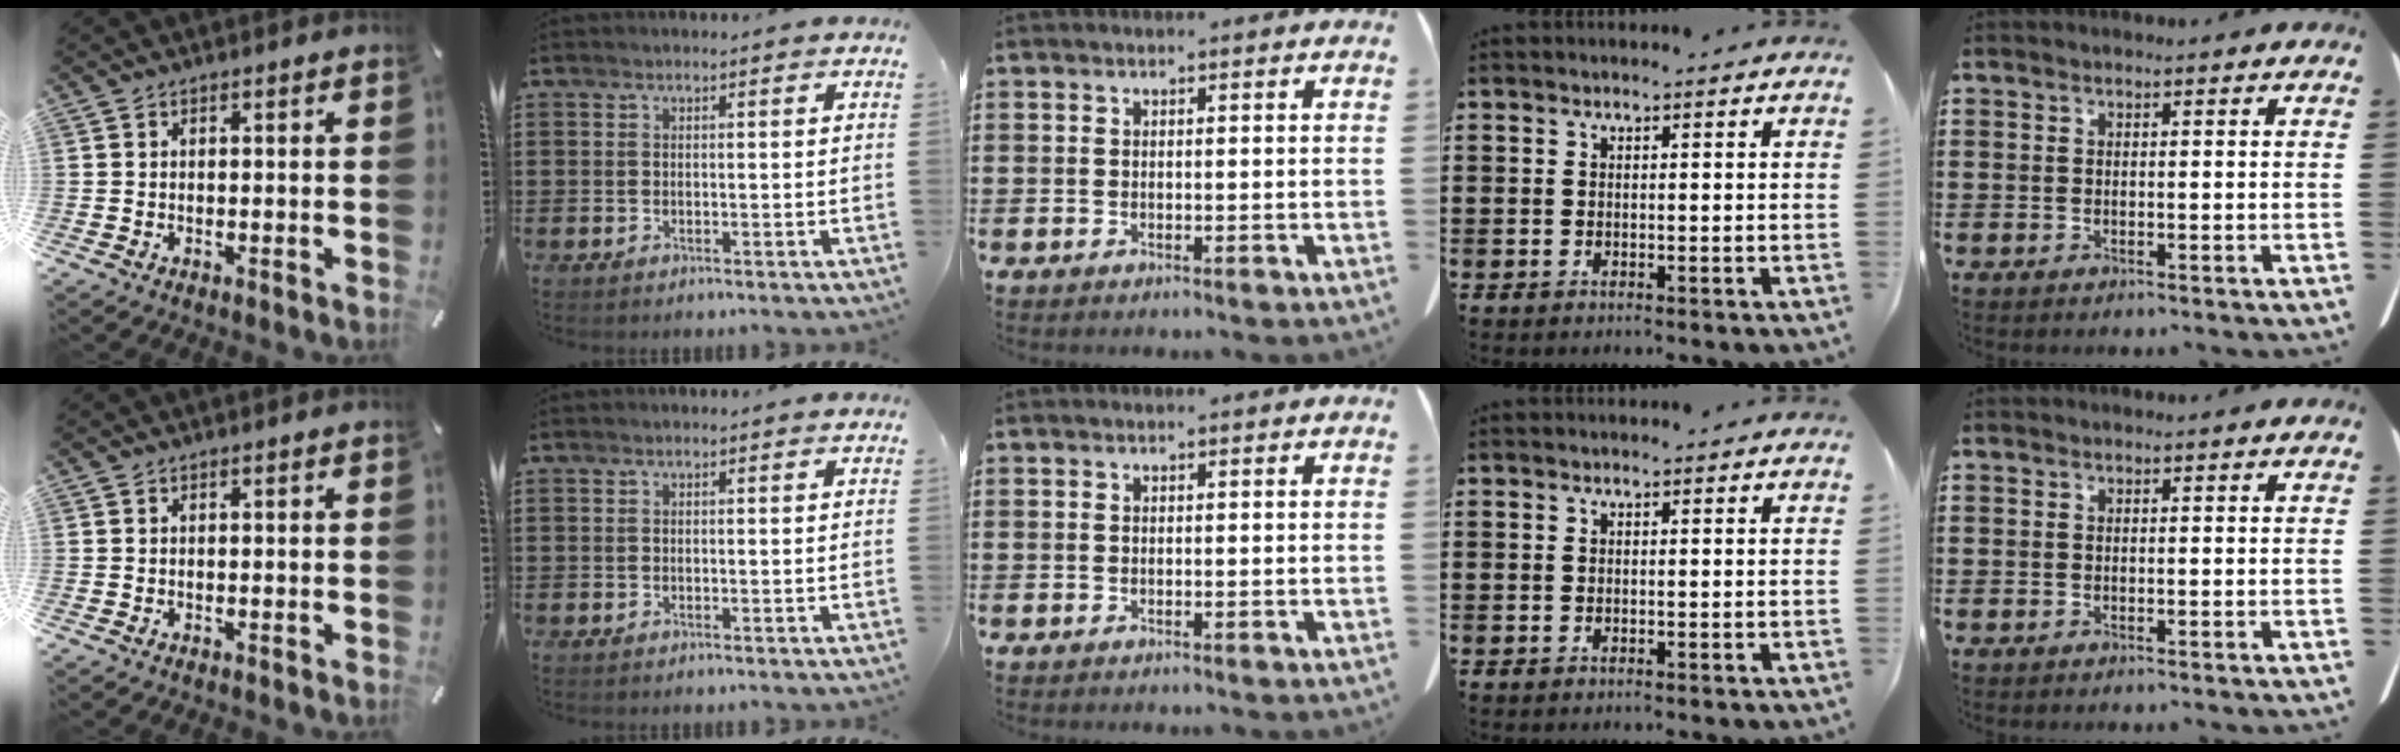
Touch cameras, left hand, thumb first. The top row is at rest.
{}